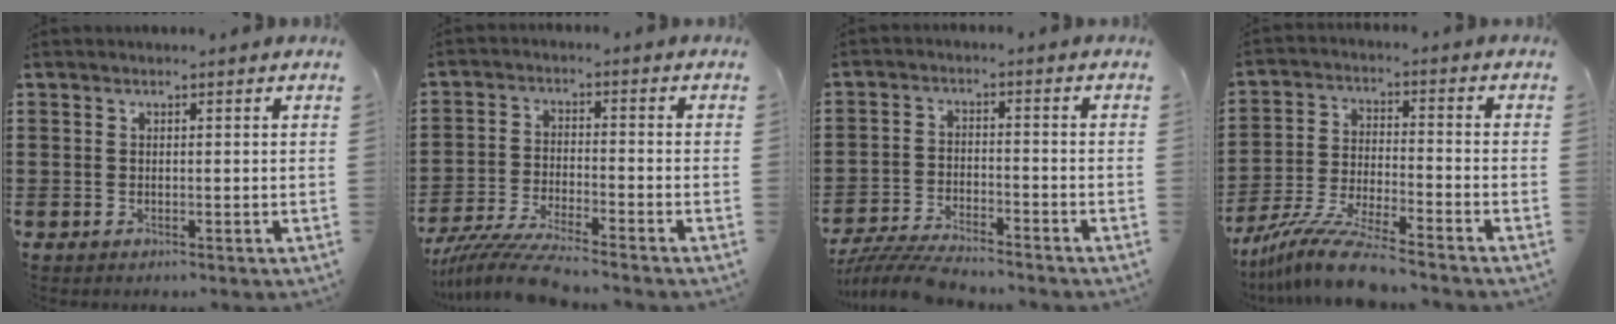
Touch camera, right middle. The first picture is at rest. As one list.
[{"total": 6.7, "force": [-6.2, -0.1, 2.6], "torque": [-0.070, -0.018, -0.125]}, {"total": 5.6, "force": [-5.4, 0.4, 1.4], "torque": [-0.041, -0.005, -0.111]}, {"total": 9.6, "force": [-8.5, 0.3, 4.4], "torque": [-0.090, 0.003, -0.168]}]